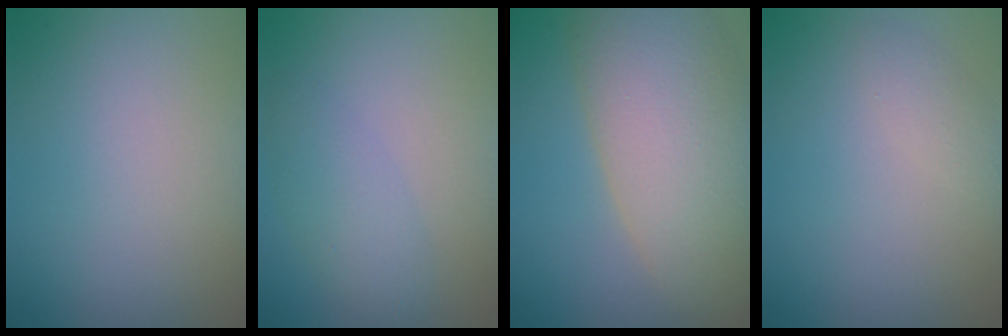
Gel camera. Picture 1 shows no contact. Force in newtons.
{"total": 2.7, "press": 2.7, "slide": 0.1}
{"total": 11.8, "press": 11.8, "slide": 0.9}
{"total": 1.1, "press": 1.1, "slide": 0.1}